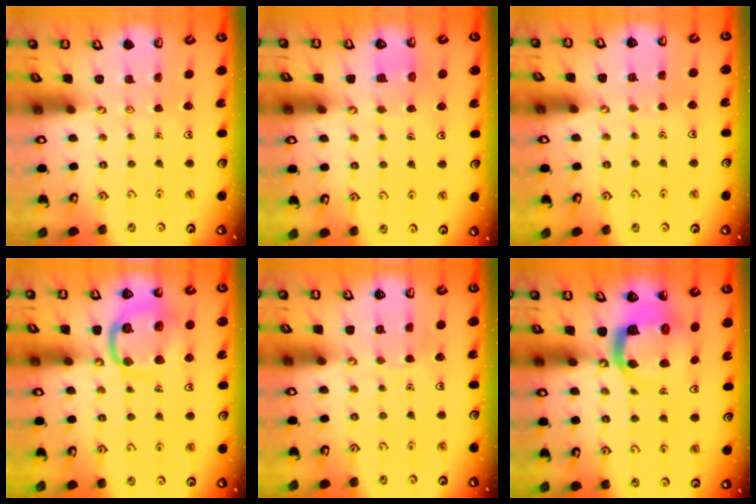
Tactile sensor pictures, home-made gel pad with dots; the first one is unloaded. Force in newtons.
{"total": 5.9, "press": 5.9, "slide": 0.6}
{"total": 2.9, "press": 2.9, "slide": 0.3}
{"total": 14.8, "press": 14.7, "slide": 1.6}
{"total": 2.4, "press": 2.4, "slide": 0.1}
{"total": 9.2, "press": 9.2, "slide": 1.0}